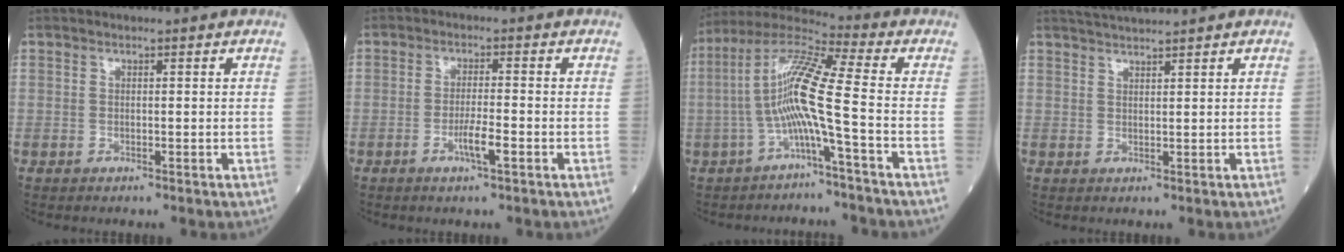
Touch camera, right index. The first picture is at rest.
{"total": 3.6, "force": [-1.5, 0.1, 3.3], "torque": [-0.064, -0.002, -0.027]}
{"total": 10.8, "force": [-2.3, -0.7, 10.5], "torque": [-0.214, 0.023, -0.053]}
{"total": 3.3, "force": [3.1, -0.8, 0.7], "torque": [-0.013, 0.016, 0.064]}